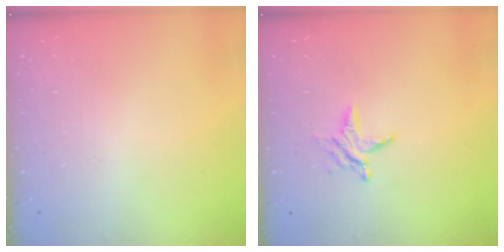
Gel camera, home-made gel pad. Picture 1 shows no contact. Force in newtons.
{"total": 5.8, "press": 5.7, "slide": 0.6}